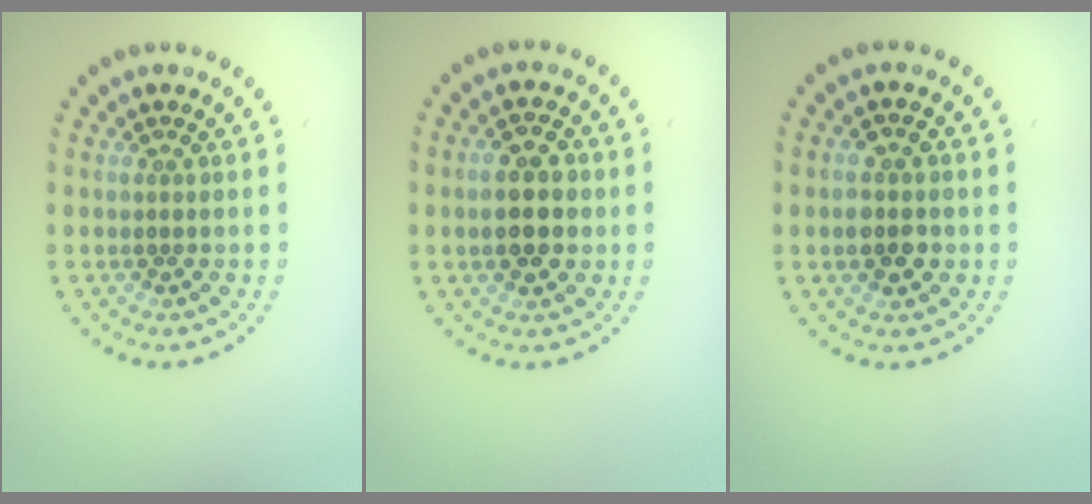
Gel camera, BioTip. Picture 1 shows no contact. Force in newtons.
{"total": 4.5, "press": 4.5, "slide": 0.3}
{"total": 2.7, "press": 2.7, "slide": 0.3}